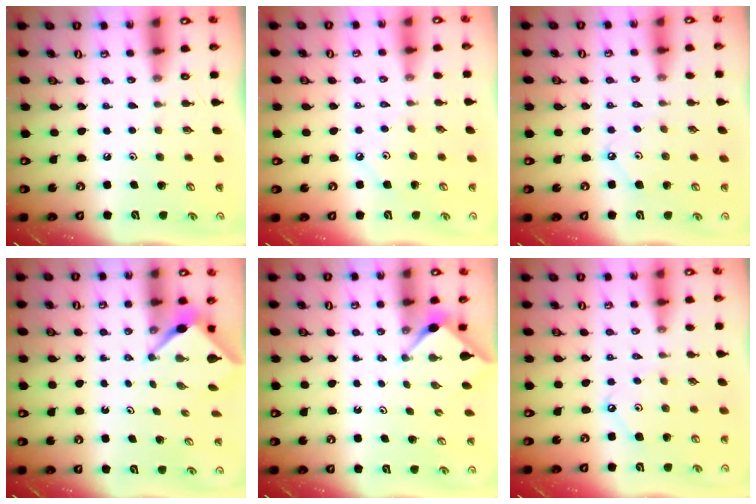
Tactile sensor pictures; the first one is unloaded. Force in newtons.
{"total": 2.7, "press": 2.7, "slide": 0.2}
{"total": 3.2, "press": 3.2, "slide": 0.2}
{"total": 3.0, "press": 3.0, "slide": 0.2}
{"total": 2.9, "press": 2.8, "slide": 0.4}
{"total": 3.7, "press": 3.7, "slide": 0.5}